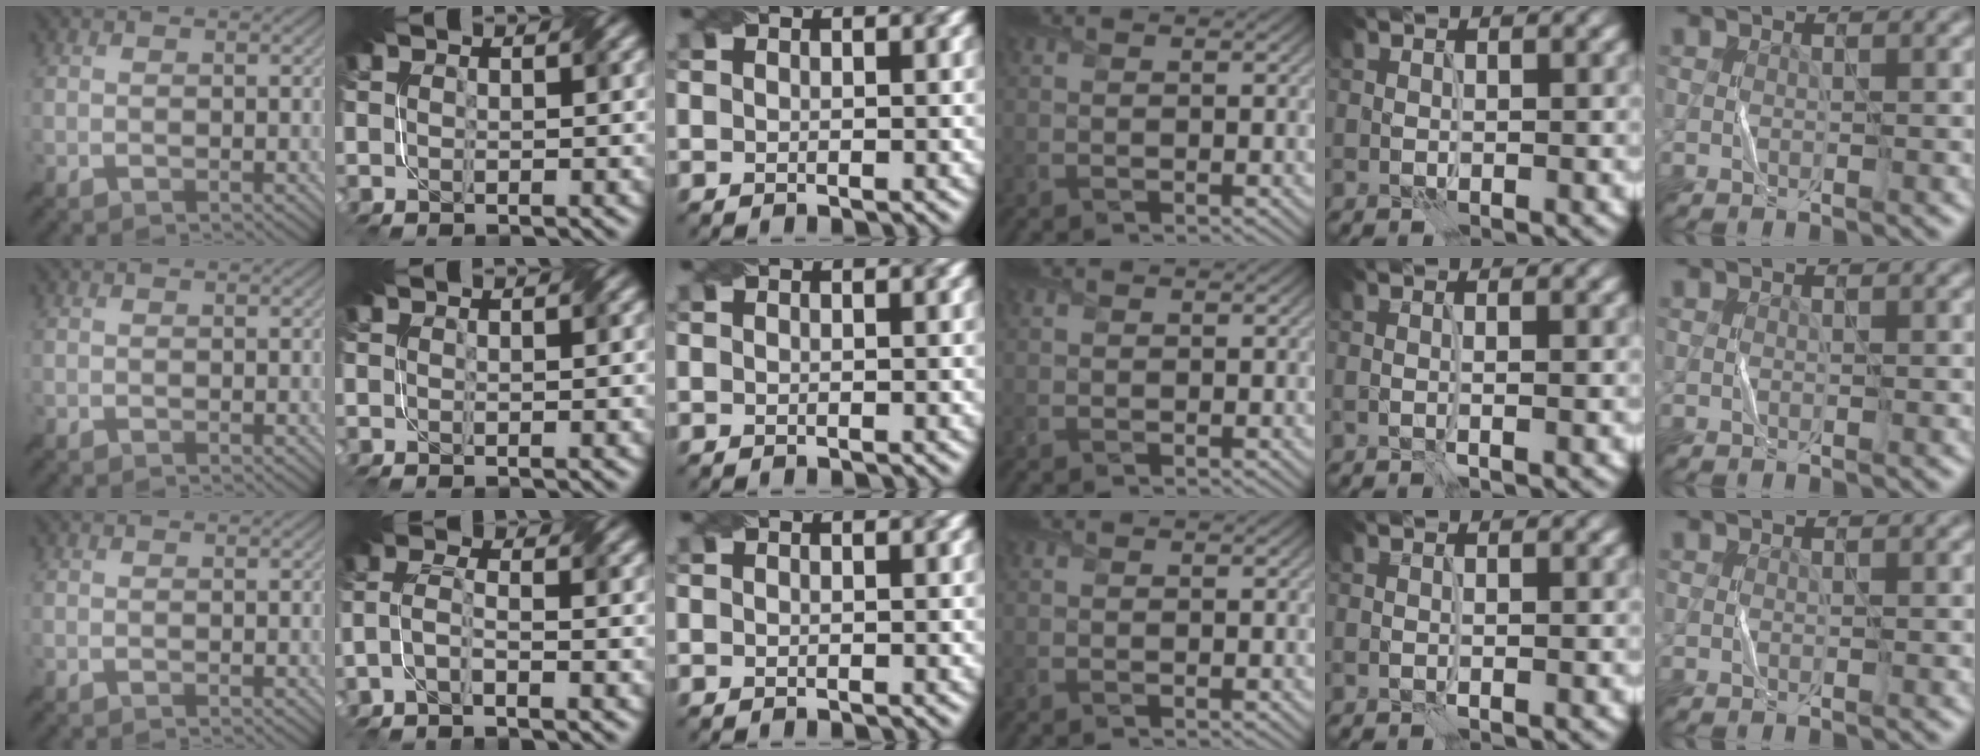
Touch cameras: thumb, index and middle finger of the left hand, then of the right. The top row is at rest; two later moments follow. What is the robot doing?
{"motion": "fold", "object": "bubble wrap"}